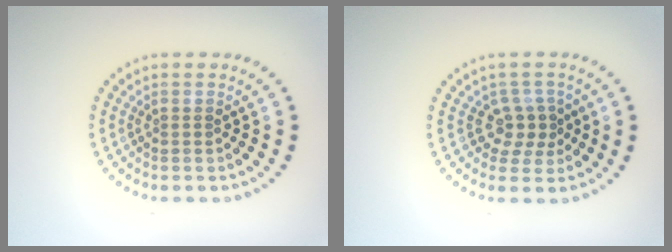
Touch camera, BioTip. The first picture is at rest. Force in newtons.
{"total": 2.5, "press": 2.0, "slide": 1.5}